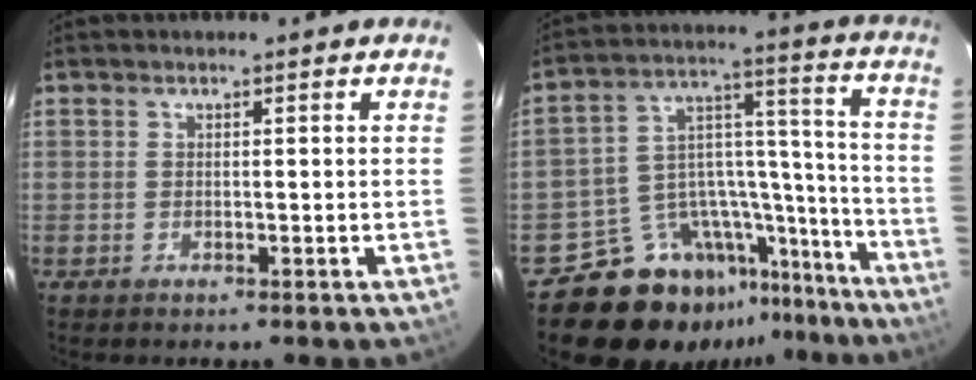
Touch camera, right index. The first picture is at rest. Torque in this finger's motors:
{"motor_torque": [0.43, -0.77, 0.09, -0.21]}